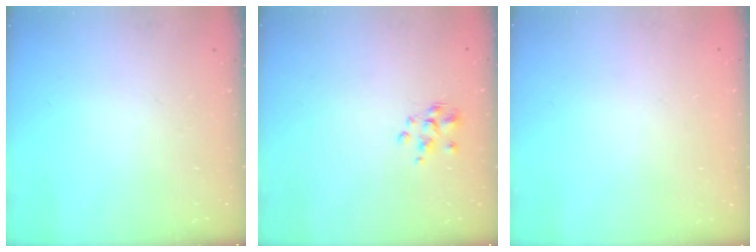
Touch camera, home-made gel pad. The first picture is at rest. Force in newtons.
{"total": 1.9, "press": 1.7, "slide": 0.7}
{"total": 1.6, "press": 1.6, "slide": 0.1}